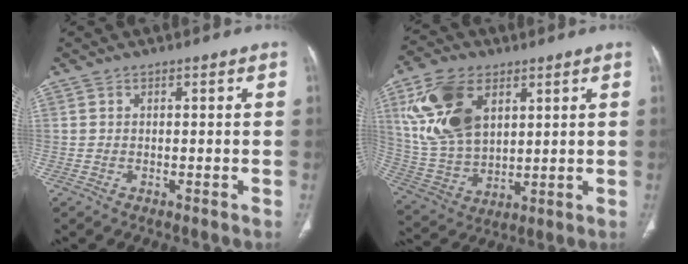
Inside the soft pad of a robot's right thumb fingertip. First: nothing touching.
{"total": 17.0, "force": [6.4, 10.4, 11.8], "torque": [-0.217, -0.017, 0.135]}